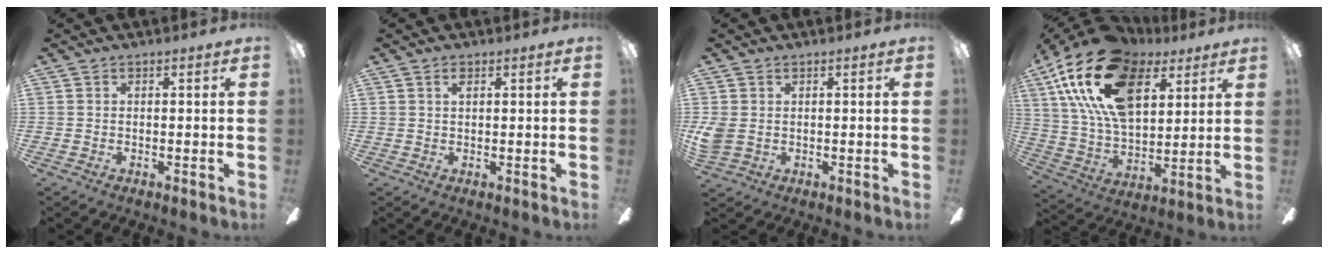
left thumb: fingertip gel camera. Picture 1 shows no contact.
{"total": 1.3, "force": [0.7, 0.6, 0.9], "torque": [-0.014, -0.002, 0.012]}
{"total": 3.4, "force": [0.5, 2.6, 2.2], "torque": [-0.054, -0.001, 0.009]}
{"total": 25.3, "force": [12.9, 14.0, 16.6], "torque": [-0.338, -0.048, 0.226]}